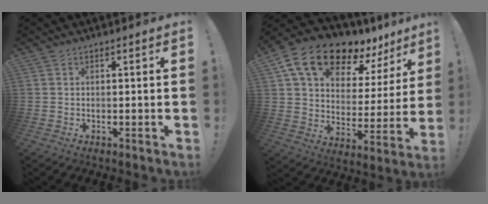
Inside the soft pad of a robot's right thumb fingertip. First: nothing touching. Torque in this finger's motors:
{"motor_torque": [0.63, 2.53, 0.49, -0.05, 0.15]}